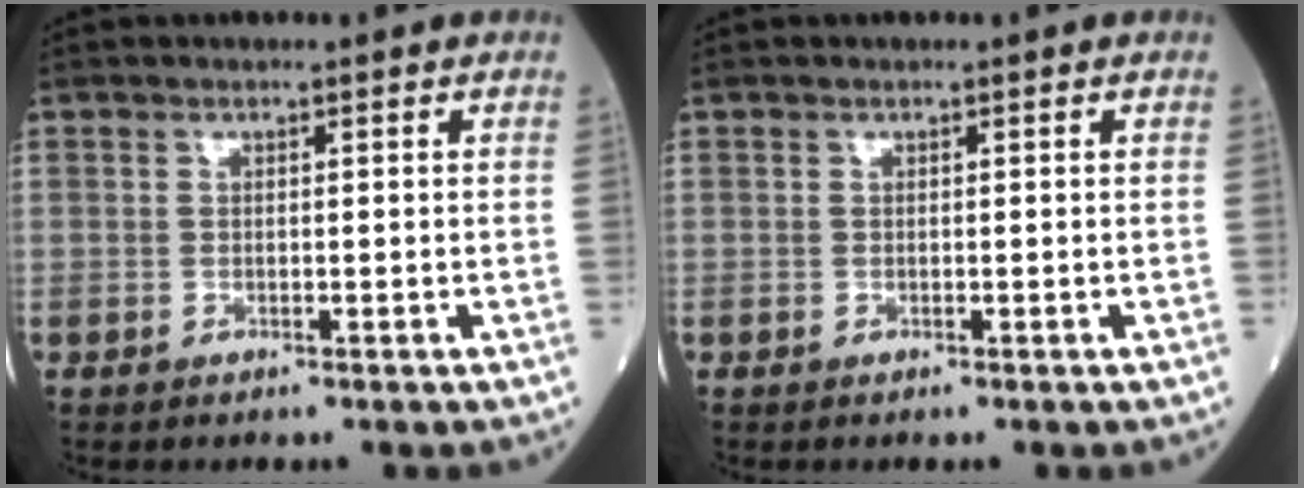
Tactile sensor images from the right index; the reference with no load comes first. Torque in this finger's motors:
{"motor_torque": [0.00, 0.00, 0.00, -0.01]}